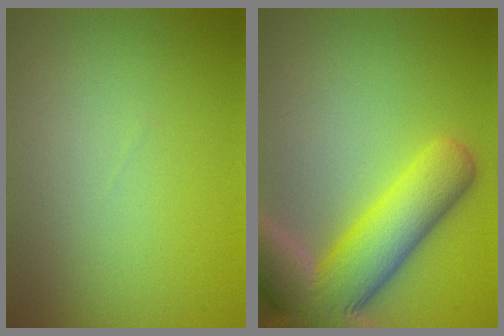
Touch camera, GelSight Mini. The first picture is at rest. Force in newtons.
{"total": 11.1, "press": 11.1, "slide": 0.9}